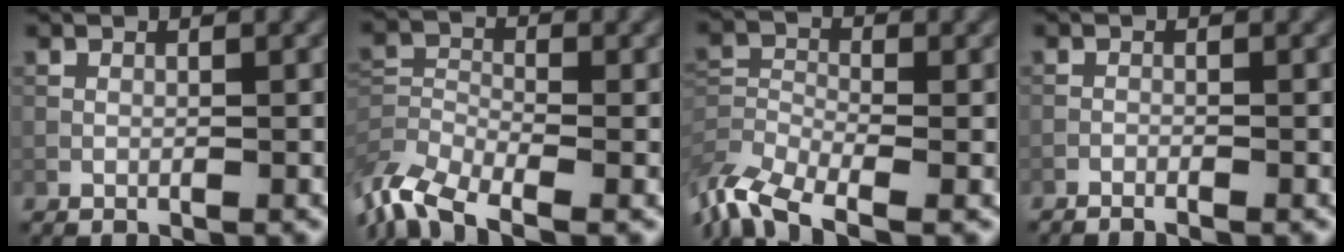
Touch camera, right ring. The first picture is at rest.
{"total": 7.7, "force": [-6.0, 2.9, 3.8], "torque": [-0.077, -0.011, -0.122]}
{"total": 7.8, "force": [-5.9, 2.8, 4.2], "torque": [-0.089, -0.012, -0.120]}
{"total": 1.1, "force": [-1.0, -0.1, 0.4], "torque": [-0.016, 0.002, -0.022]}